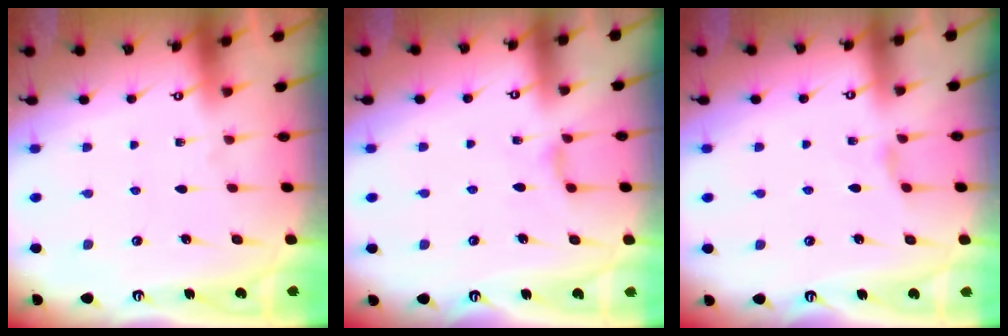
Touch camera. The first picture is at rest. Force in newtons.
{"total": 3.1, "press": 3.0, "slide": 0.5}
{"total": 2.6, "press": 2.6, "slide": 0.6}